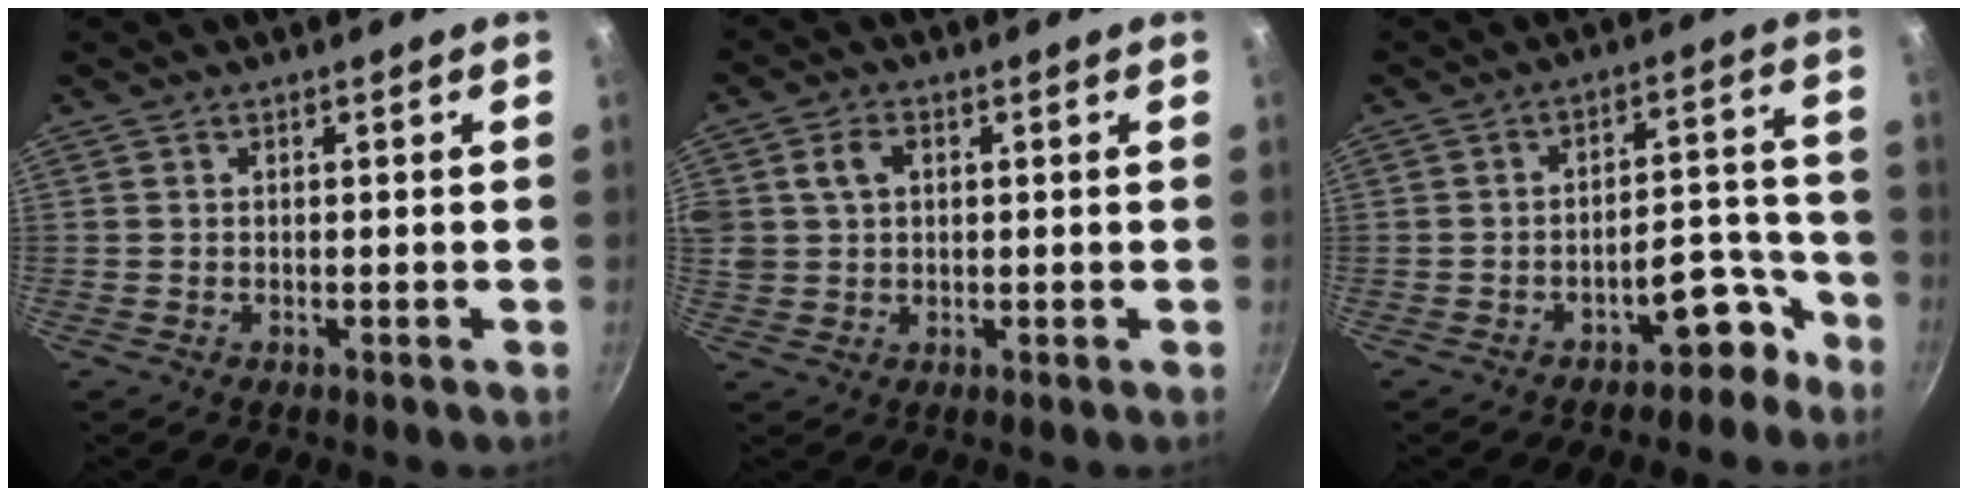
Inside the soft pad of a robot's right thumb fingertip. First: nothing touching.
{"total": 6.8, "force": [1.8, 5.2, 4.0], "torque": [-0.067, 0.008, 0.031]}
{"total": 8.1, "force": [-5.4, 4.0, 4.6], "torque": [-0.010, 0.079, -0.064]}